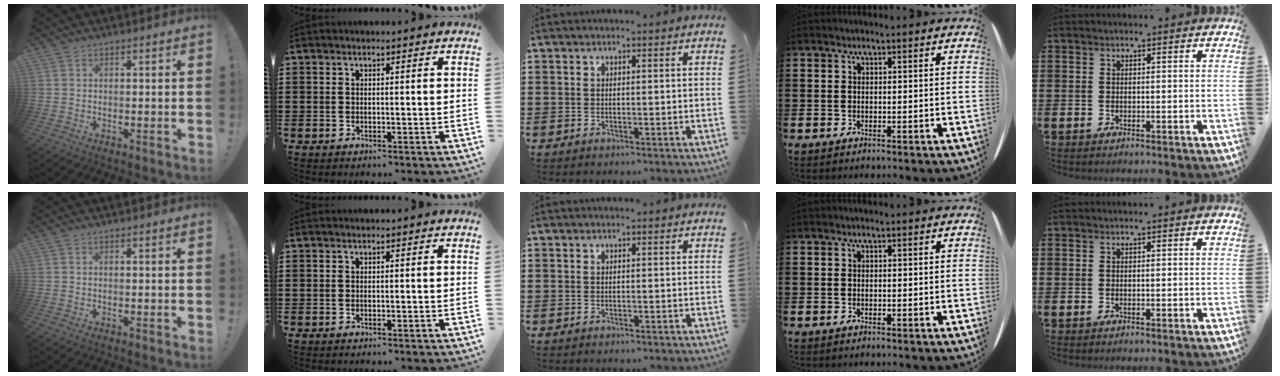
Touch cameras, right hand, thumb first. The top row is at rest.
{}